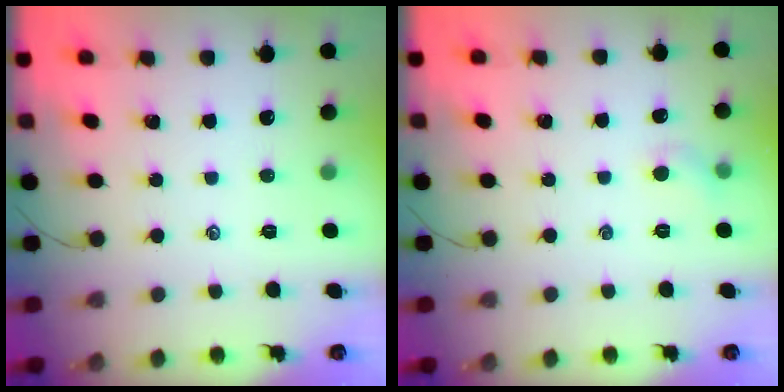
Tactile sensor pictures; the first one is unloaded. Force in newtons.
{"total": 4.8, "press": 4.5, "slide": 1.5}